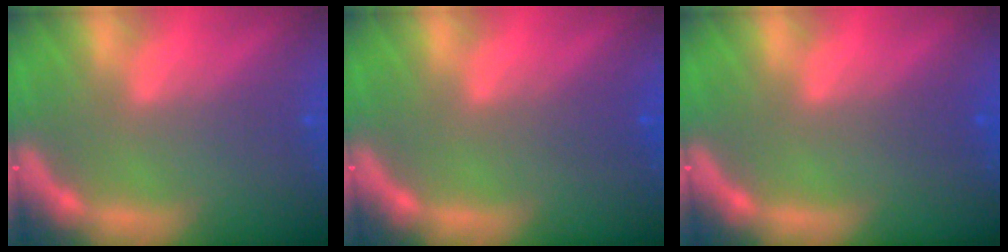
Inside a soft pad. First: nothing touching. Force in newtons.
{"total": 1.4}
{"total": 0.9}